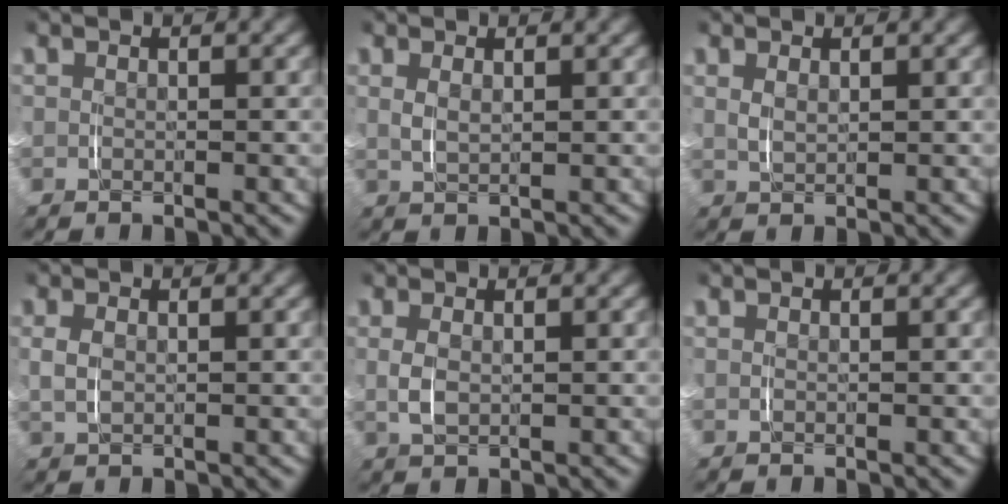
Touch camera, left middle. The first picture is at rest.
{"total": 0.9, "force": [0.5, -0.2, 0.8], "torque": [-0.017, -0.005, 0.017]}
{"total": 0.9, "force": [0.6, -0.1, 0.6], "torque": [-0.013, -0.004, 0.018]}
{"total": 1.1, "force": [0.1, 0.6, 1.0], "torque": [-0.020, -0.001, 0.007]}
{"total": 1.1, "force": [0.1, 0.2, 1.1], "torque": [-0.028, -0.006, 0.009]}
{"total": 0.0}